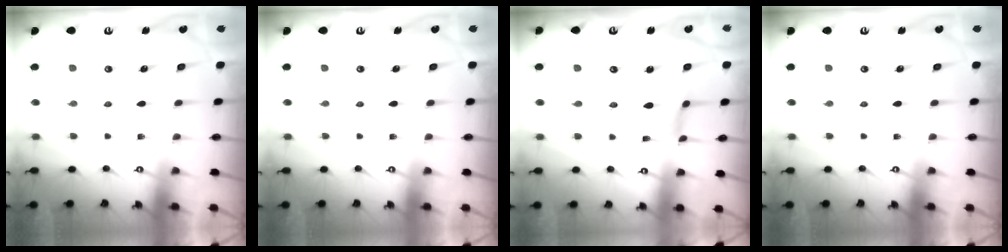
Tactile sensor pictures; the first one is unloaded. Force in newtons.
{"total": 0.0}
{"total": 0.8, "press": 0.7, "slide": 0.2}
{"total": 0.0}